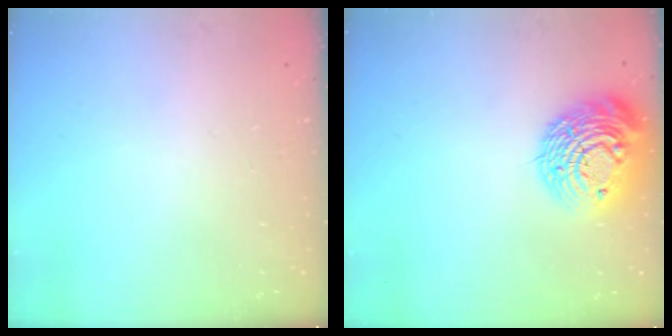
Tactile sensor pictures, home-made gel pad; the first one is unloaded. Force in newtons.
{"total": 16.9, "press": 16.8, "slide": 1.4}